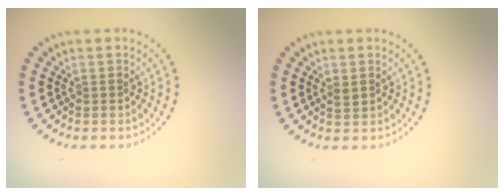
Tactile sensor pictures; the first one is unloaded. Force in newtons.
{"total": 0.9, "press": 0.8, "slide": 0.2}